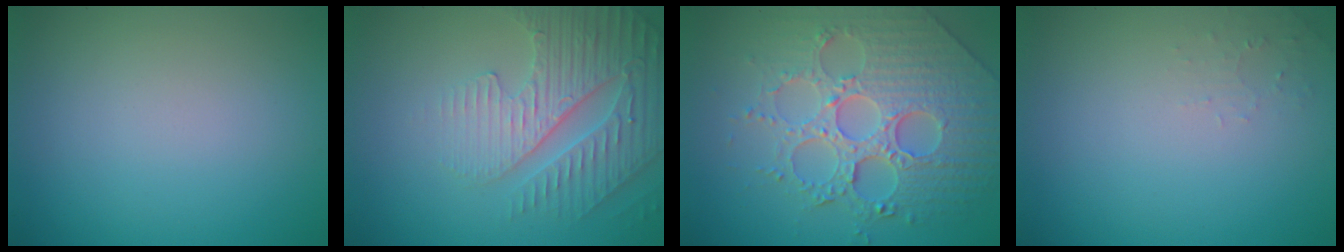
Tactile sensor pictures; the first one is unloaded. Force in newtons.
{"total": 4.6, "press": 4.1, "slide": 2.0}
{"total": 7.4, "press": 6.0, "slide": 4.3}
{"total": 0.9, "press": 0.9, "slide": 0.2}